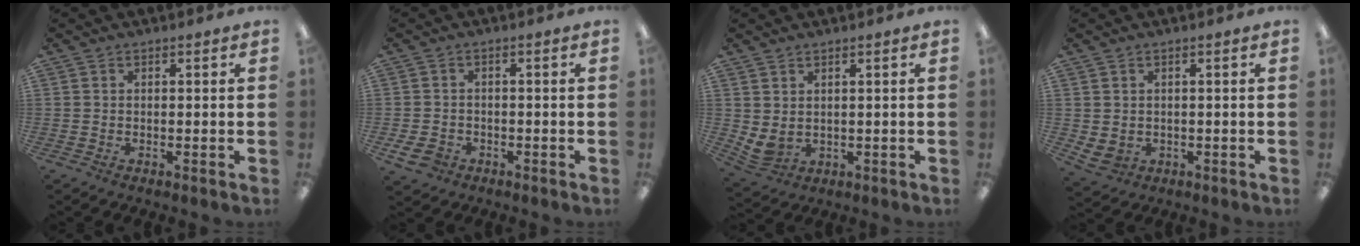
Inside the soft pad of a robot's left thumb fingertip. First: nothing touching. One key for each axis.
{"total": 4.2, "fx": -2.3, "fy": 2.9, "fz": 2.0, "tx": -0.048, "ty": 0.008, "tz": -0.045}
{"total": 3.6, "fx": 1.7, "fy": 2.3, "fz": 2.1, "tx": -0.057, "ty": -0.012, "tz": 0.033}
{"total": 2.6, "fx": 0.9, "fy": 2.2, "fz": 1.0, "tx": -0.029, "ty": -0.006, "tz": 0.016}